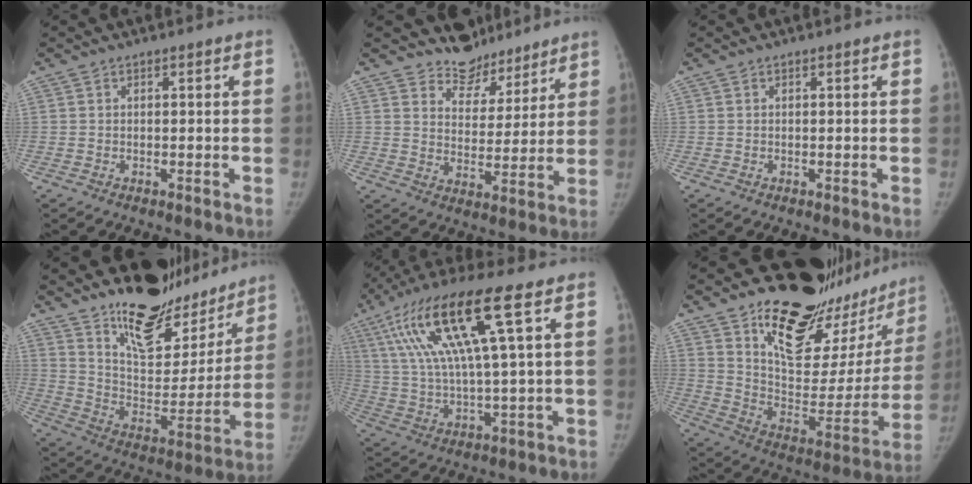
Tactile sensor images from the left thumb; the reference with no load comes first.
{"total": 8.8, "force": [7.8, 4.2, 0.2], "torque": [0.033, -0.067, 0.132]}
{"total": 0.0}
{"total": 22.6, "force": [18.2, 9.5, 9.5], "torque": [-0.087, -0.125, 0.284]}
{"total": 19.0, "force": [7.7, 2.6, 17.1], "torque": [-0.353, -0.004, 0.136]}
{"total": 30.6, "force": [22.5, 12.5, 16.5], "torque": [-0.201, -0.123, 0.329]}